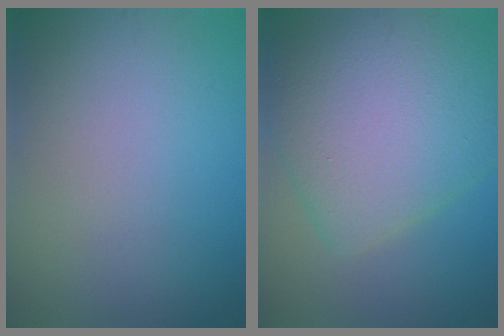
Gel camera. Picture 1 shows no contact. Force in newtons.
{"total": 9.3, "press": 9.3, "slide": 0.6}